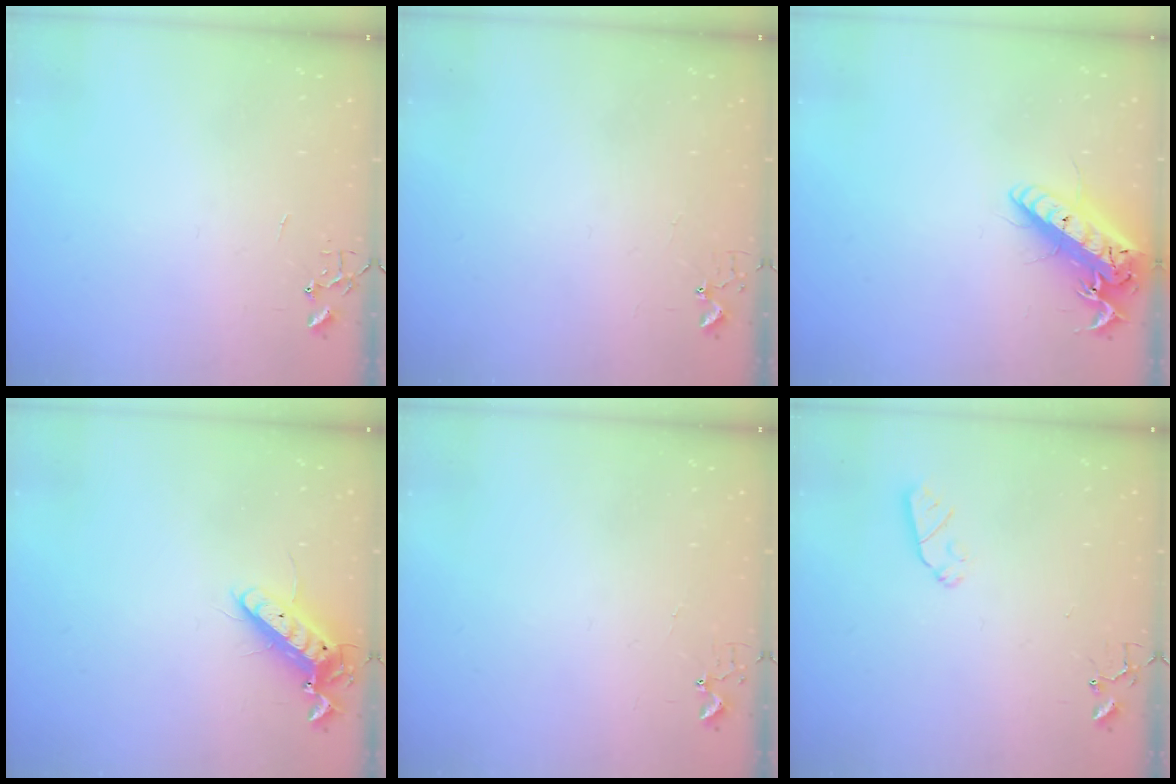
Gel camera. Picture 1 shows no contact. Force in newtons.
{"total": 2.7, "press": 2.7, "slide": 0.2}
{"total": 19.7, "press": 19.5, "slide": 2.7}
{"total": 11.9, "press": 11.7, "slide": 2.2}
{"total": 2.9, "press": 2.9, "slide": 0.3}
{"total": 5.4, "press": 5.4, "slide": 0.4}